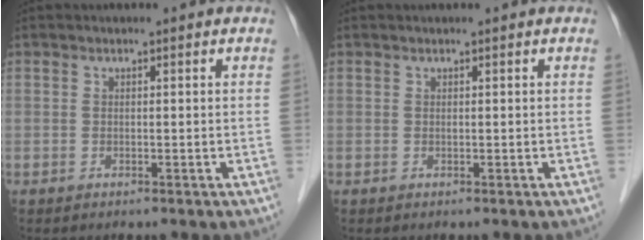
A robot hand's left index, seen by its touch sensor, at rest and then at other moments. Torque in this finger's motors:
{"motor_torque": [0.32, -0.06, -0.03, -0.01]}